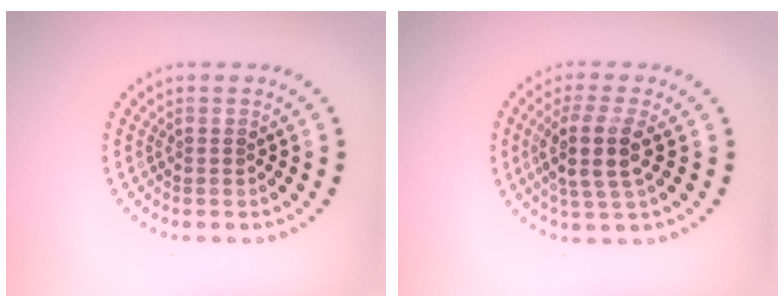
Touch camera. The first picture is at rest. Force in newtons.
{"total": 3.8, "press": 3.1, "slide": 2.2}